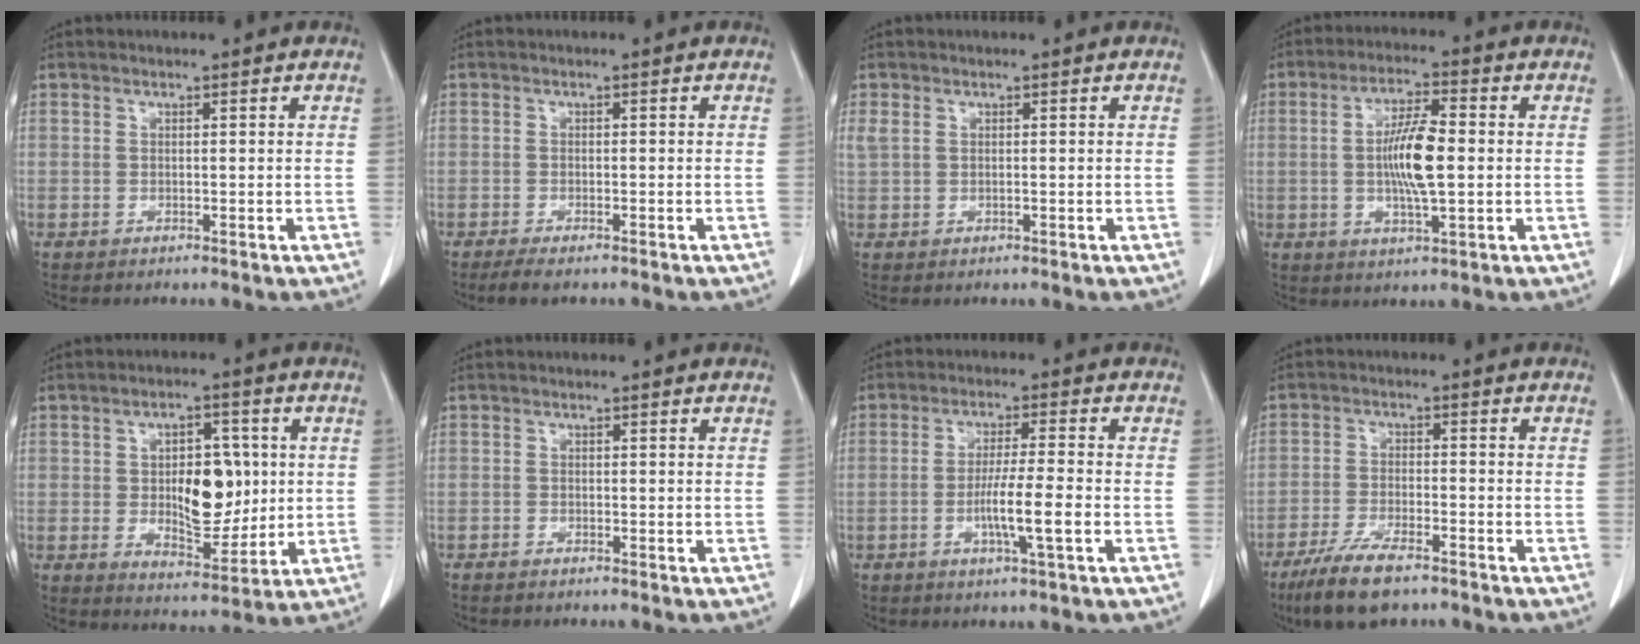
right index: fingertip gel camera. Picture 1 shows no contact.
{"total": 2.8, "force": [-2.2, 0.5, 1.7], "torque": [-0.030, -0.007, -0.035]}
{"total": 1.5, "force": [0.4, 1.0, 1.0], "torque": [-0.037, 0.012, 0.015]}
{"total": 8.9, "force": [-0.2, 1.5, 8.8], "torque": [-0.167, 0.000, -0.007]}
{"total": 10.1, "force": [0.7, 4.9, 8.8], "torque": [-0.134, 0.005, 0.021]}
{"total": 0.7, "force": [-0.7, 0.2, 0.0], "torque": [-0.001, 0.001, -0.014]}
{"total": 6.7, "force": [-2.0, -0.3, 6.4], "torque": [-0.115, -0.008, -0.038]}
{"total": 8.6, "force": [-6.4, 1.7, 5.5], "torque": [-0.104, -0.017, -0.112]}